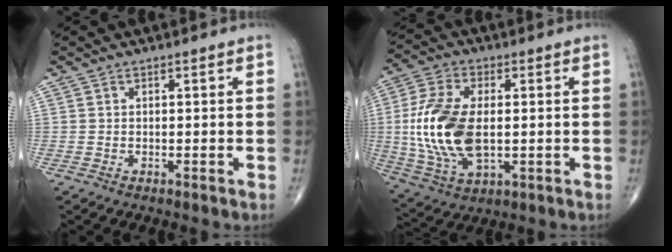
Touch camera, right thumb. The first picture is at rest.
{"total": 16.6, "force": [-0.1, 8.9, 14.1], "torque": [-0.299, -0.006, 0.004]}